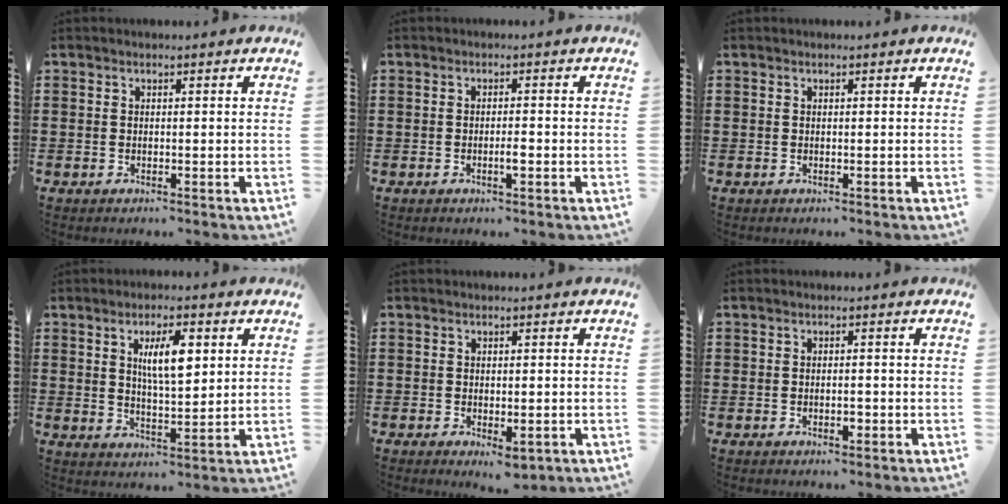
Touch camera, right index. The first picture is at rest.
{"total": 1.9, "force": [-0.7, 0.4, 1.8], "torque": [-0.031, 0.000, -0.013]}
{"total": 0.0}
{"total": 6.9, "force": [2.1, 2.3, 6.1], "torque": [-0.117, 0.004, 0.033]}
{"total": 2.0, "force": [-1.1, 1.0, 1.4], "torque": [-0.025, 0.000, -0.019]}
{"total": 1.6, "force": [-0.6, 0.7, 1.3], "torque": [-0.024, -0.001, -0.011]}